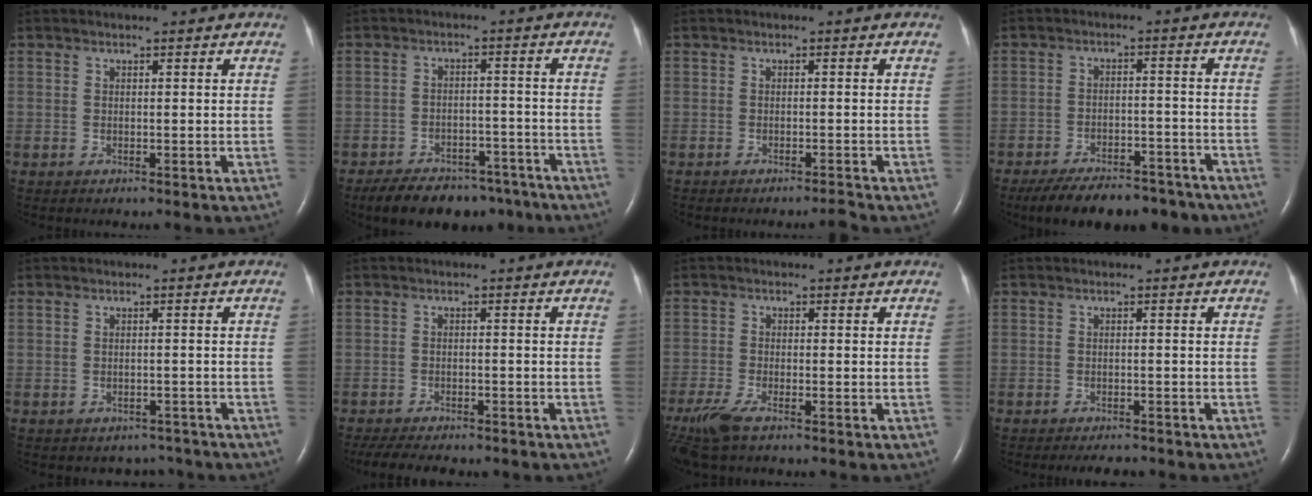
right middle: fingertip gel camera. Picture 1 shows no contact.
{"total": 13.3, "force": [-10.4, 6.5, 5.0], "torque": [-0.078, 0.009, -0.142]}
{"total": 1.2, "force": [-1.1, -0.4, 0.1], "torque": [-0.004, -0.004, -0.015]}
{"total": 14.1, "force": [-11.4, 5.7, 5.9], "torque": [-0.097, 0.003, -0.160]}
{"total": 3.5, "force": [-3.0, 1.8, -0.3], "torque": [0.007, 0.013, -0.036]}
{"total": 9.0, "force": [-7.6, 2.4, 4.0], "torque": [-0.067, -0.005, -0.104]}
{"total": 6.4, "force": [-4.5, 1.4, 4.3], "torque": [-0.096, -0.019, -0.085]}
{"total": 3.0, "force": [-2.7, 0.8, 1.0], "torque": [-0.015, -0.006, -0.035]}